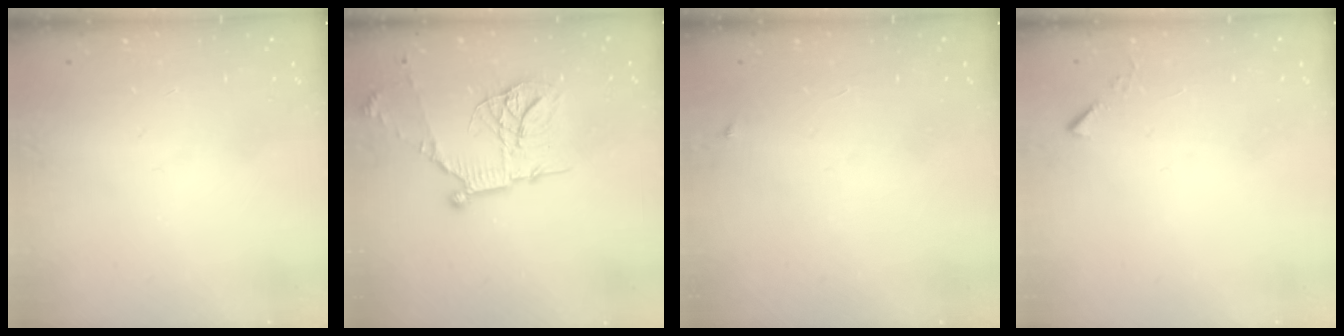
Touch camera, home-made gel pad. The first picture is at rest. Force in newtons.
{"total": 17.9, "press": 17.8, "slide": 1.6}
{"total": 2.5, "press": 2.4, "slide": 0.4}
{"total": 4.0, "press": 3.9, "slide": 0.5}